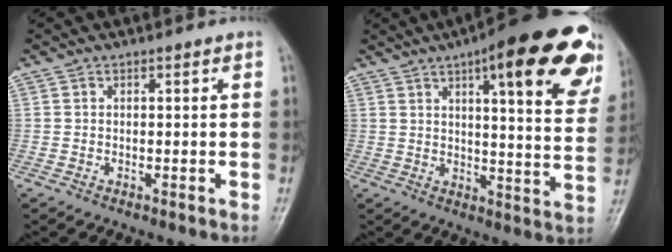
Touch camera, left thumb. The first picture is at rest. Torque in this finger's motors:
{"motor_torque": [0.92, 0.57, 1.66, -1.11, 0.25]}